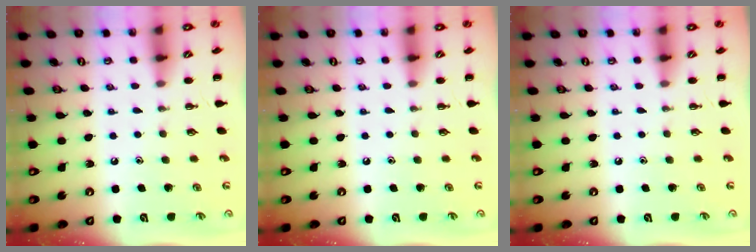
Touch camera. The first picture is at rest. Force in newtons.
{"total": 0.0}
{"total": 0.0}